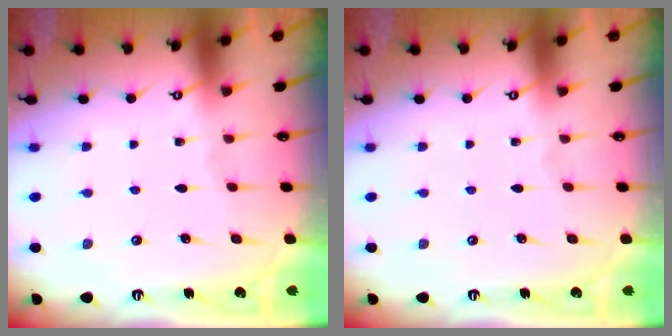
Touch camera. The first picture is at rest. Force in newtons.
{"total": 0.0}